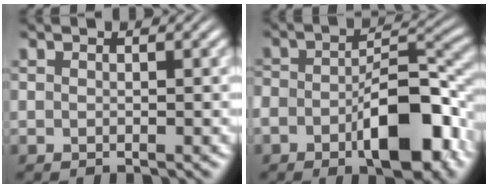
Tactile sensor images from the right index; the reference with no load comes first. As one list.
[{"total": 8.1, "force": [-2.9, 4.0, 6.5], "torque": [-0.106, 0.000, -0.051]}]